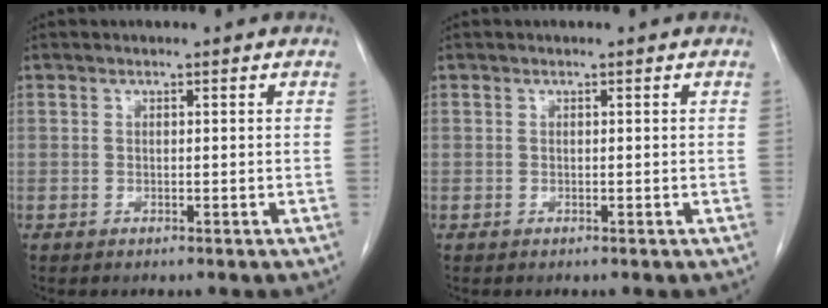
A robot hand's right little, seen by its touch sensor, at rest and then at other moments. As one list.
[{"total": 0.0}]